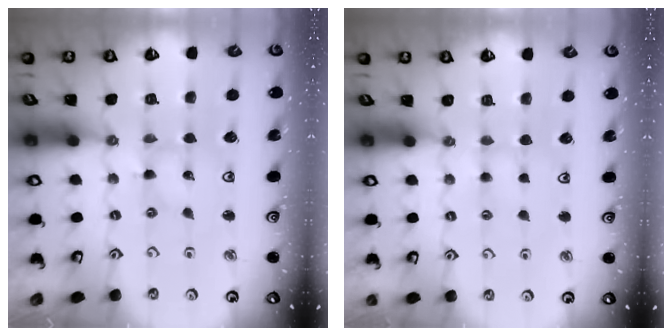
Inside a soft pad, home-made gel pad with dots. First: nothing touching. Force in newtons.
{"total": 3.0, "press": 3.0, "slide": 0.4}